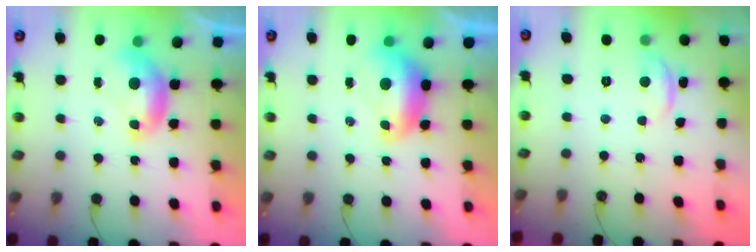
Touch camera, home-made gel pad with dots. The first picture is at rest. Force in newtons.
{"total": 1.6, "press": 1.5, "slide": 0.6}
{"total": 0.8, "press": 0.5, "slide": 0.6}